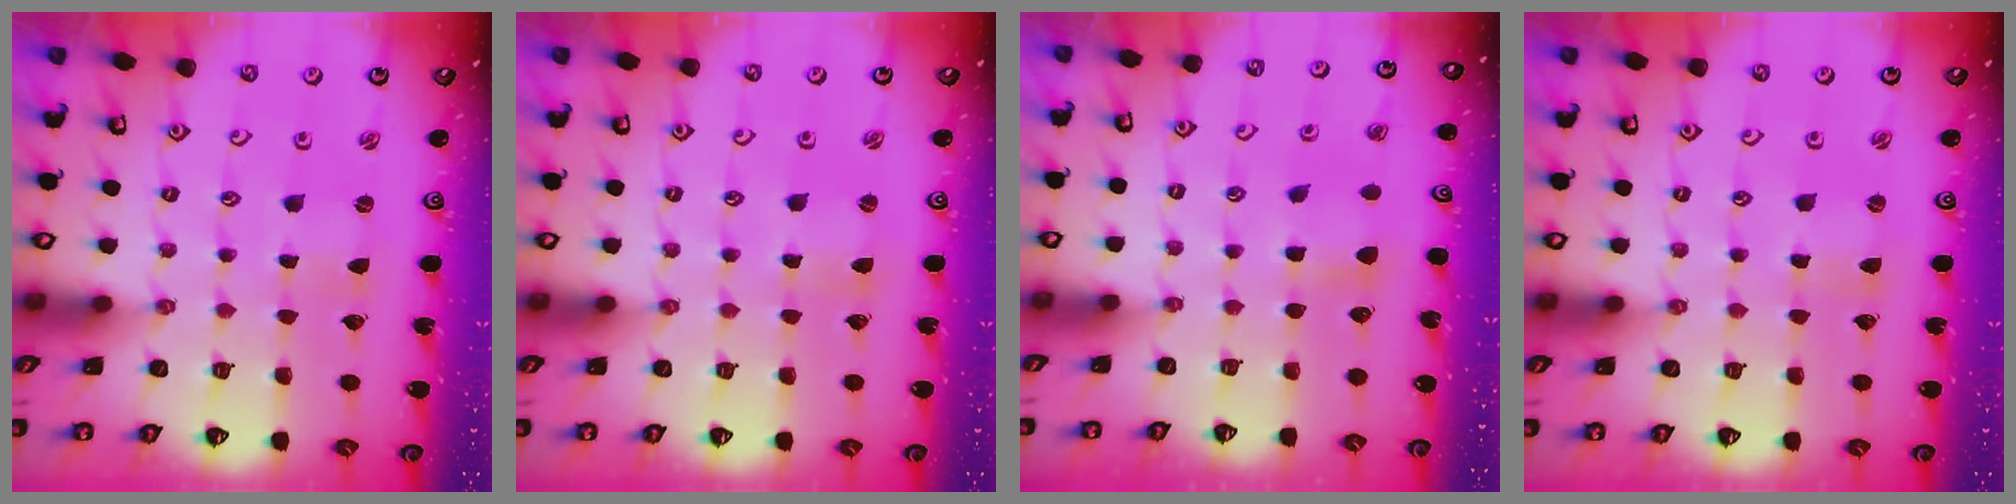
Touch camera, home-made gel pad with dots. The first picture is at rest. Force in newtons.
{"total": 0.9, "press": 0.9, "slide": 0.2}
{"total": 5.7, "press": 5.7, "slide": 0.6}
{"total": 0.7, "press": 0.7, "slide": 0.3}